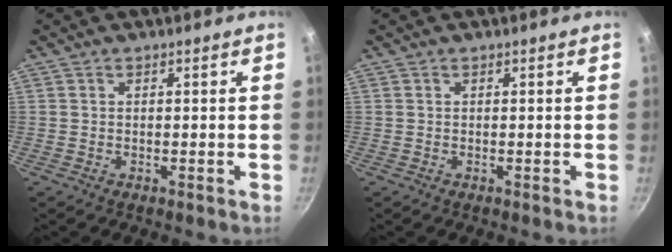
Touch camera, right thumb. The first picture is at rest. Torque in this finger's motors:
{"motor_torque": [0.00, 0.00, -0.29, 0.29, 0.00]}